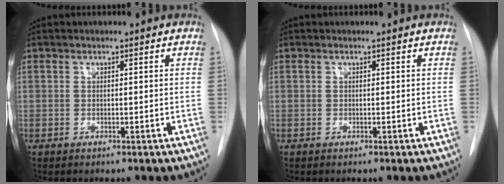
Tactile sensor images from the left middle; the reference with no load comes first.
{"total": 0.0}